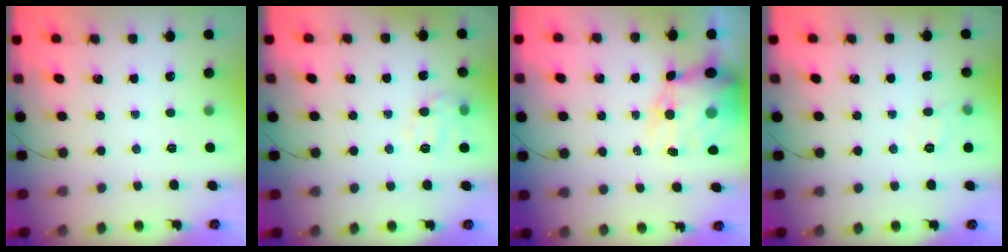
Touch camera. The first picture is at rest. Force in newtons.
{"total": 9.0, "press": 9.0, "slide": 0.3}
{"total": 13.3, "press": 12.9, "slide": 3.3}
{"total": 7.1, "press": 6.9, "slide": 1.5}